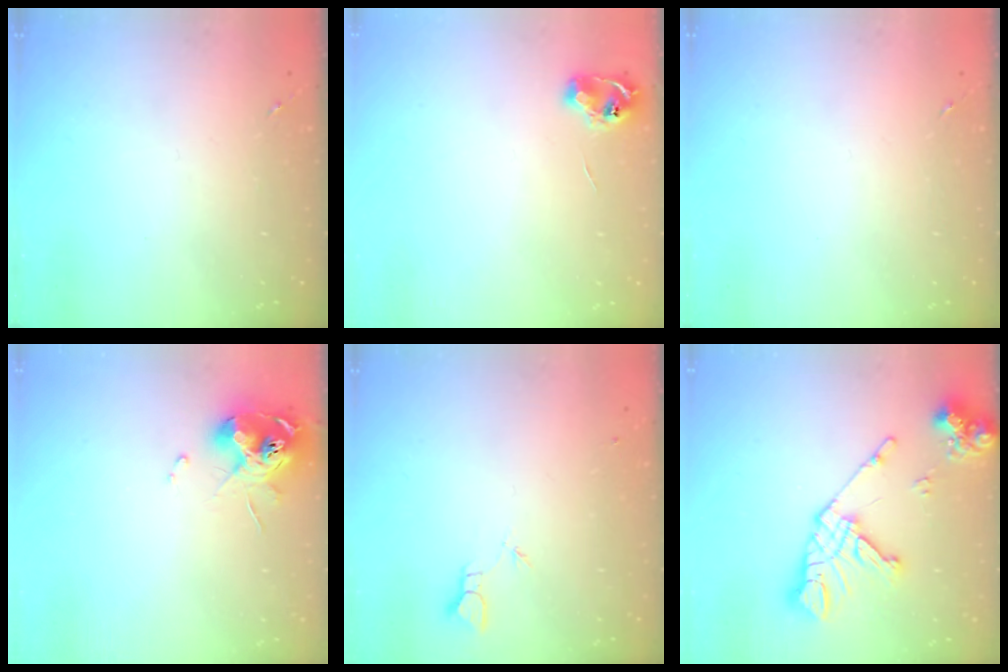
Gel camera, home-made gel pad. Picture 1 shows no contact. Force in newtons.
{"total": 6.0, "press": 6.0, "slide": 0.7}
{"total": 0.0}
{"total": 10.7, "press": 10.6, "slide": 0.9}
{"total": 1.9, "press": 1.9, "slide": 0.1}
{"total": 16.6, "press": 16.5, "slide": 2.0}